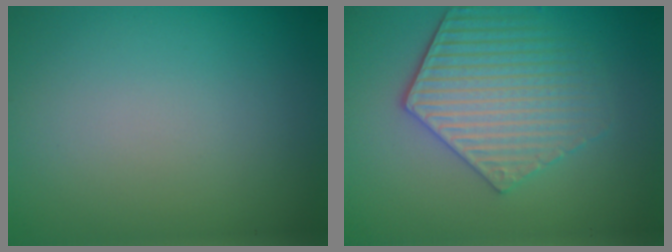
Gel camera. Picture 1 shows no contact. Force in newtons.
{"total": 4.6, "press": 4.0, "slide": 2.2}